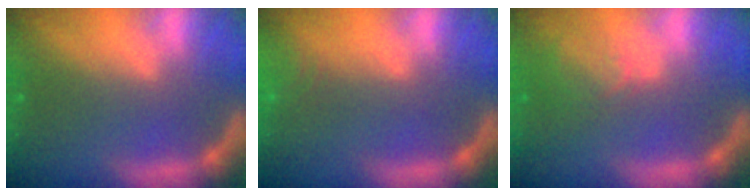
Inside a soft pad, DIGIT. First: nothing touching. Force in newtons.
{"total": 3.0}
{"total": 2.9}